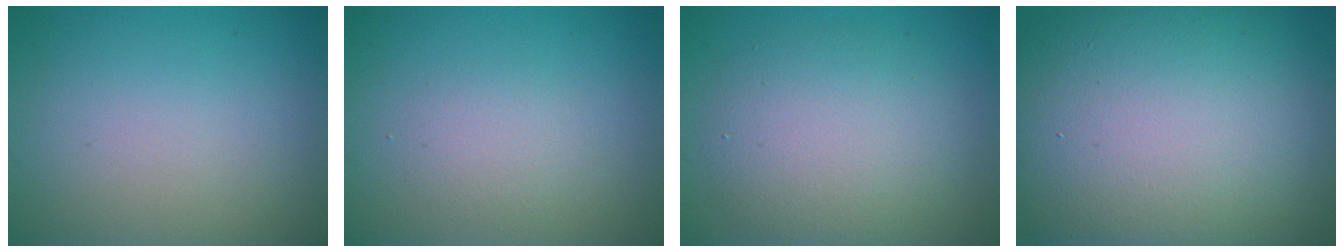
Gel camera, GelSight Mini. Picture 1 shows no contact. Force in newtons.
{"total": 1.7, "press": 1.7, "slide": 0.0}
{"total": 5.7, "press": 5.7, "slide": 0.4}
{"total": 18.6, "press": 18.5, "slide": 1.2}